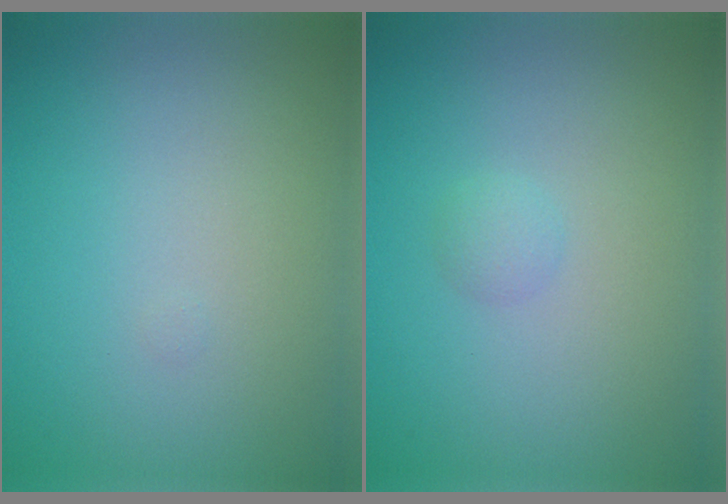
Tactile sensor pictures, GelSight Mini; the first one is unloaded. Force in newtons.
{"total": 0.9, "press": 0.9, "slide": 0.1}